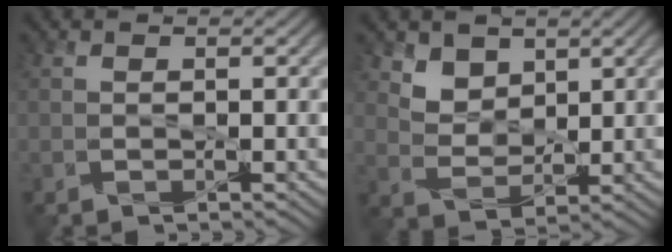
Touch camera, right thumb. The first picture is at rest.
{"total": 4.7, "force": [3.2, 2.9, 1.8], "torque": [-0.058, -0.028, 0.072]}